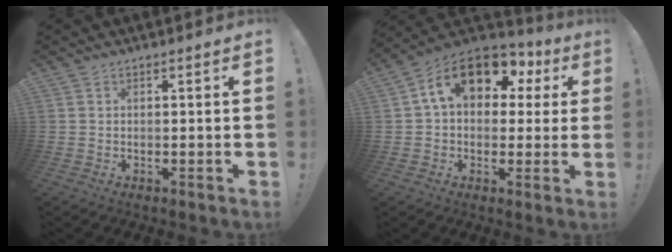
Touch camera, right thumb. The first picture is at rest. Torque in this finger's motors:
{"motor_torque": [2.09, 2.44, 1.26, 0.19, 0.12]}